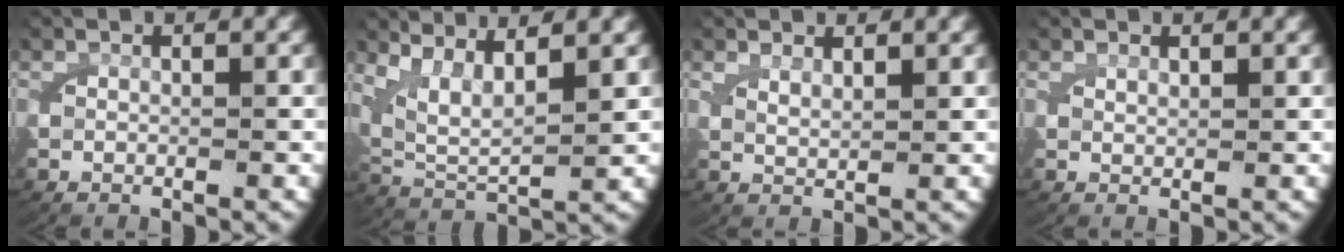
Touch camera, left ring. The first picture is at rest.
{"total": 7.4, "force": [2.4, 5.4, 4.4], "torque": [-0.130, -0.023, 0.043]}
{"total": 1.4, "force": [1.2, -0.2, 0.6], "torque": [-0.015, -0.008, 0.029]}
{"total": 0.8, "force": [0.7, -0.3, 0.2], "torque": [-0.002, -0.004, 0.017]}